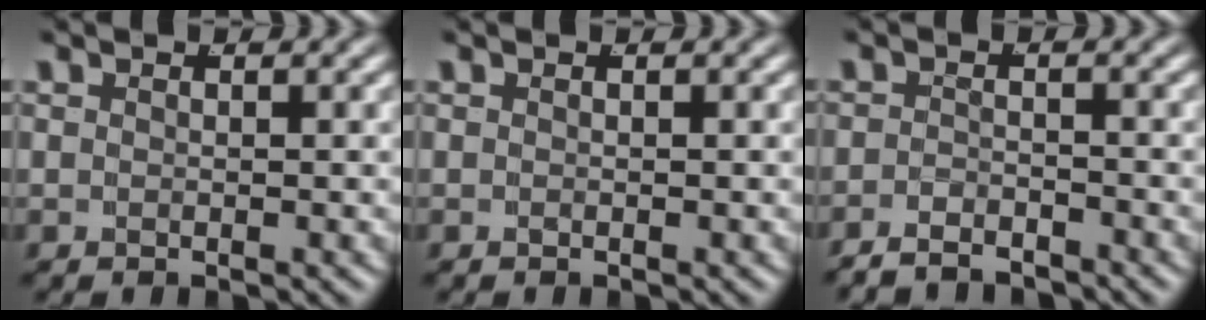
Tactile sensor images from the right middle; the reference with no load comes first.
{"total": 0.0}
{"total": 3.3, "force": [-3.2, 0.7, 0.3], "torque": [-0.006, -0.013, -0.051]}